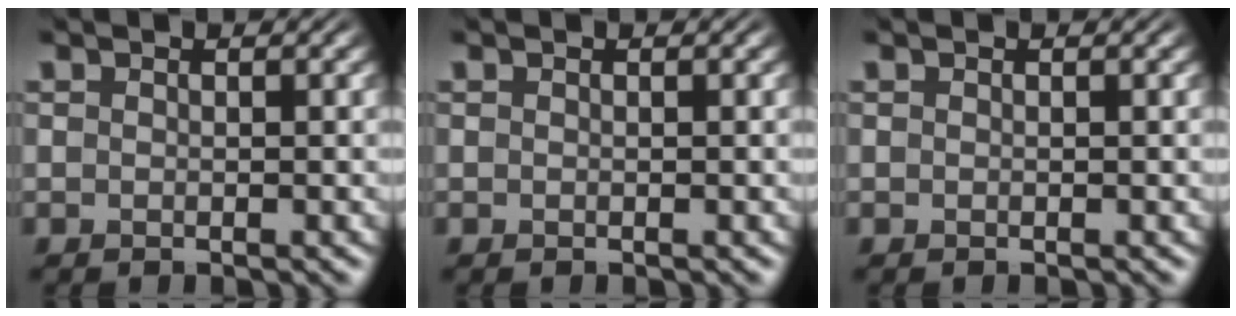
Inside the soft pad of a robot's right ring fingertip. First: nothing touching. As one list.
[{"total": 0.0}, {"total": 0.0}]